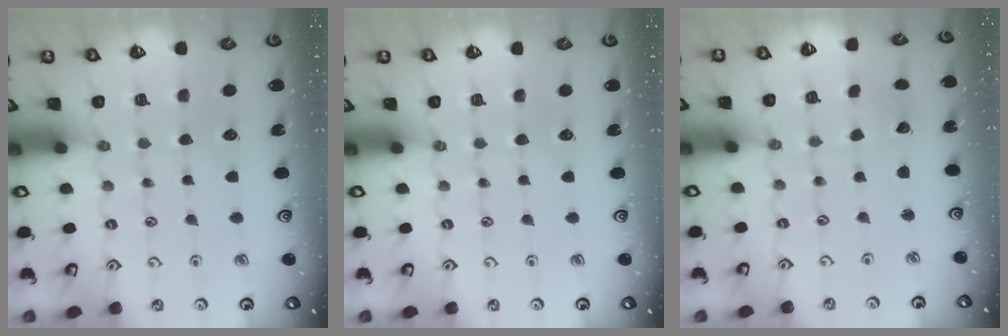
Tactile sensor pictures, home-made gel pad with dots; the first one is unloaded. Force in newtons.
{"total": 0.0}
{"total": 1.3, "press": 1.3, "slide": 0.1}